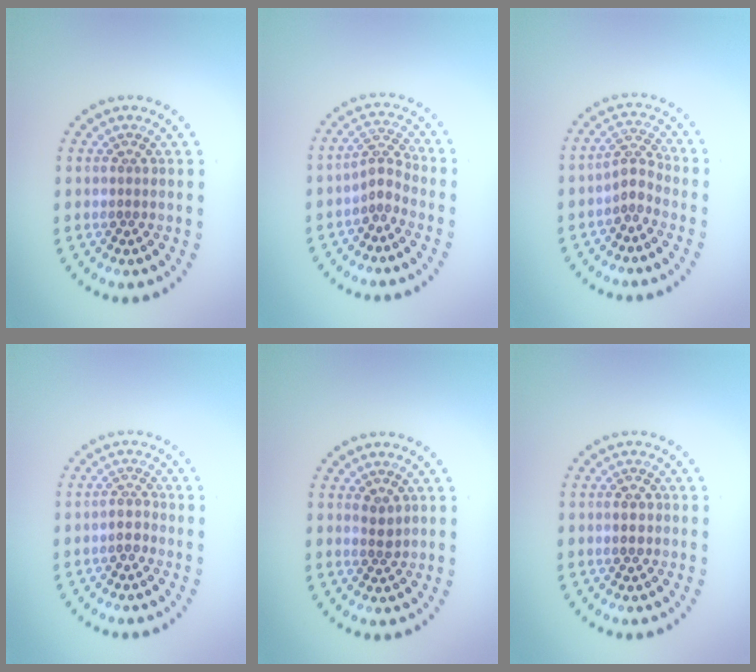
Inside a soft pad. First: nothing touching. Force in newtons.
{"total": 2.0, "press": 1.3, "slide": 1.6}
{"total": 2.2, "press": 1.6, "slide": 1.6}
{"total": 1.4, "press": 1.1, "slide": 0.9}
{"total": 1.3, "press": 1.1, "slide": 0.7}
{"total": 1.1, "press": 1.1, "slide": 0.1}